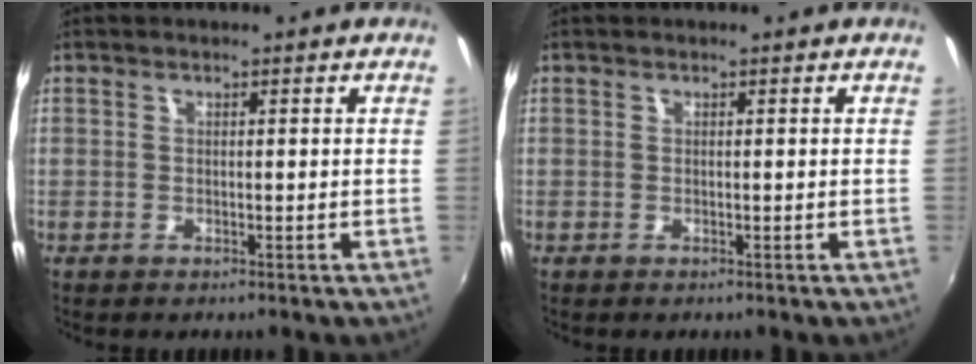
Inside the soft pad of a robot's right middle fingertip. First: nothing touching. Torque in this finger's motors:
{"motor_torque": [0.00, 0.00, 0.00, 0.00]}